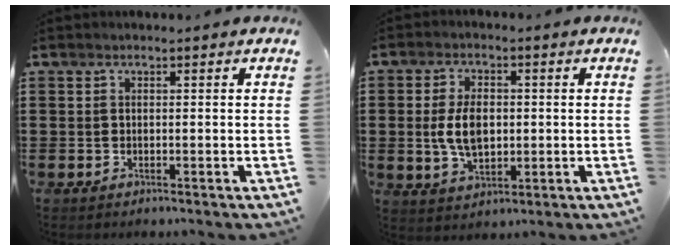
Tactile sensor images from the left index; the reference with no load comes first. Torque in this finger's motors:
{"motor_torque": [1.32, 0.12, 0.56, 0.09]}